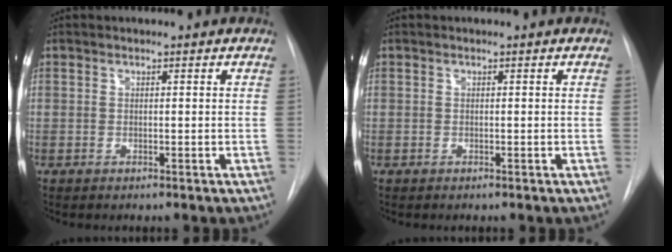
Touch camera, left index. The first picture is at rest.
{"total": 0.0}